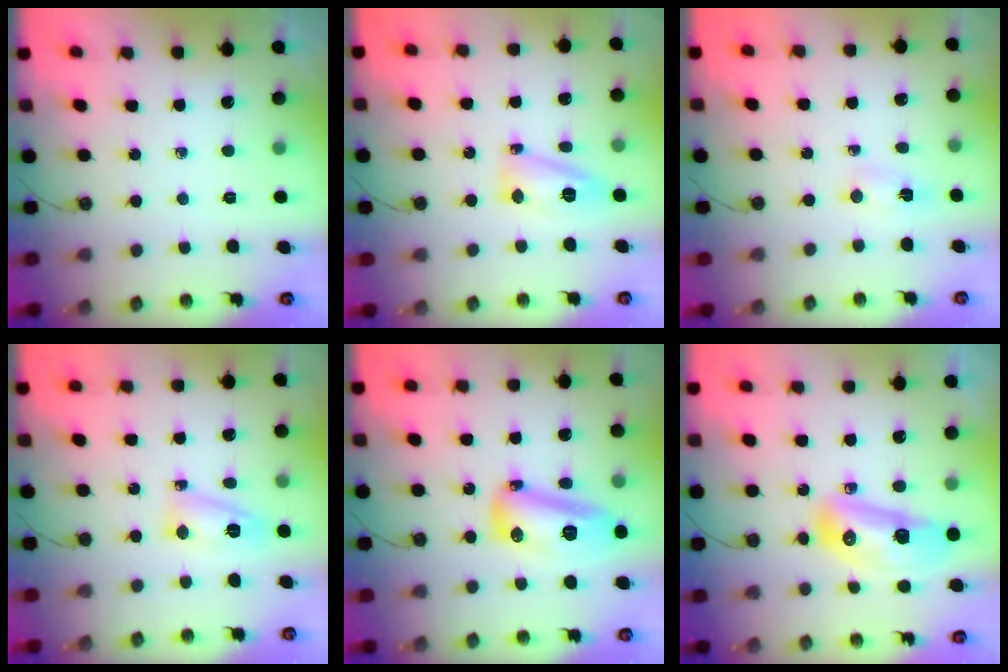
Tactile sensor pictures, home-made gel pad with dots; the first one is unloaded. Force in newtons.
{"total": 12.1, "press": 12.1, "slide": 0.8}
{"total": 4.9, "press": 1.9, "slide": 4.6}
{"total": 8.3, "press": 8.2, "slide": 0.8}
{"total": 13.8, "press": 13.7, "slide": 1.4}
{"total": 14.8, "press": 14.7, "slide": 1.7}